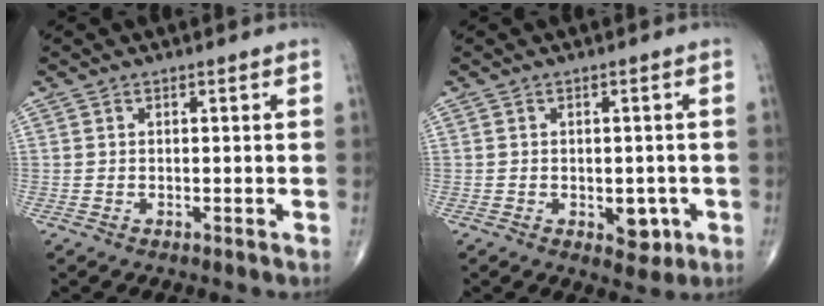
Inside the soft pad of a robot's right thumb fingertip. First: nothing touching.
{"total": 4.4, "force": [-1.3, 2.8, 3.2], "torque": [-0.016, 0.001, -0.011]}